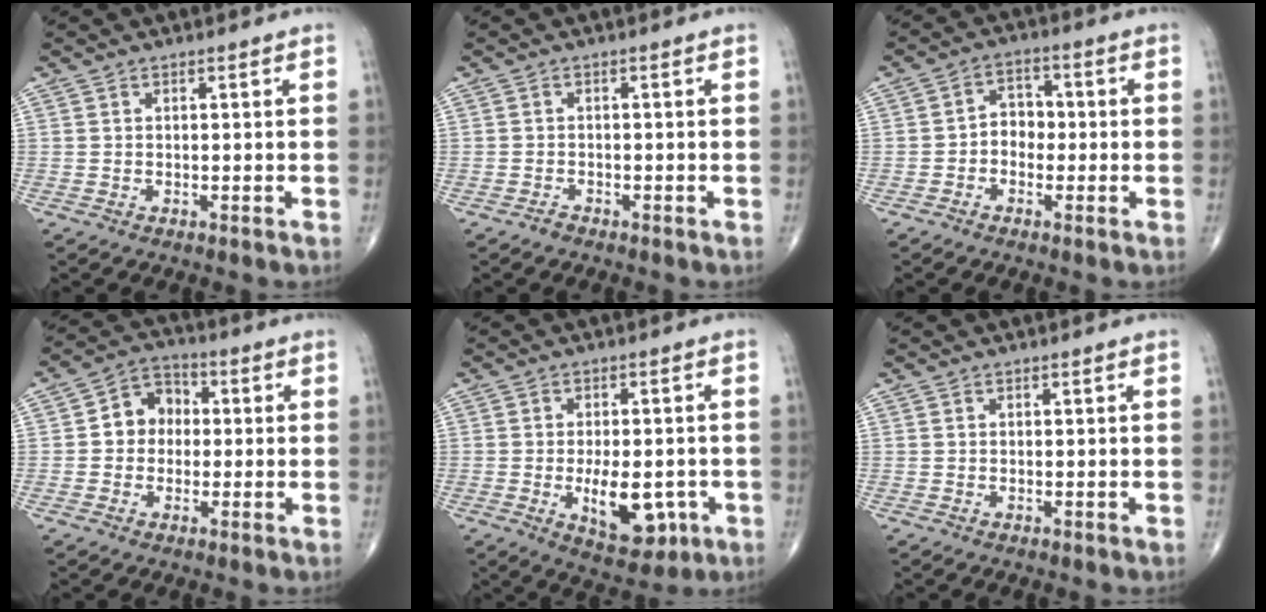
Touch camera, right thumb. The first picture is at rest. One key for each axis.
{"total": 1.0, "fx": -0.8, "fy": 0.5, "fz": 0.1, "tx": -0.003, "ty": 0.001, "tz": -0.020}
{"total": 4.9, "fx": -0.9, "fy": 3.9, "fz": 2.8, "tx": -0.019, "ty": 0.022, "tz": -0.026}
{"total": 7.3, "fx": 0.2, "fy": 6.2, "fz": 4.0, "tx": -0.038, "ty": 0.024, "tz": -0.011}
{"total": 10.6, "fx": -2.8, "fy": 5.4, "fz": 8.7, "tx": -0.109, "ty": -0.003, "tz": -0.028}
{"total": 0.0}